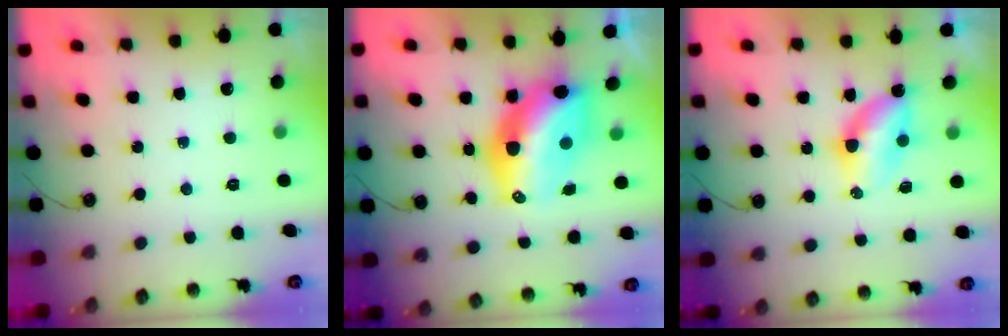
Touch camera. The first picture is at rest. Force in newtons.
{"total": 14.2, "press": 14.1, "slide": 1.1}
{"total": 5.5, "press": 5.5, "slide": 0.6}